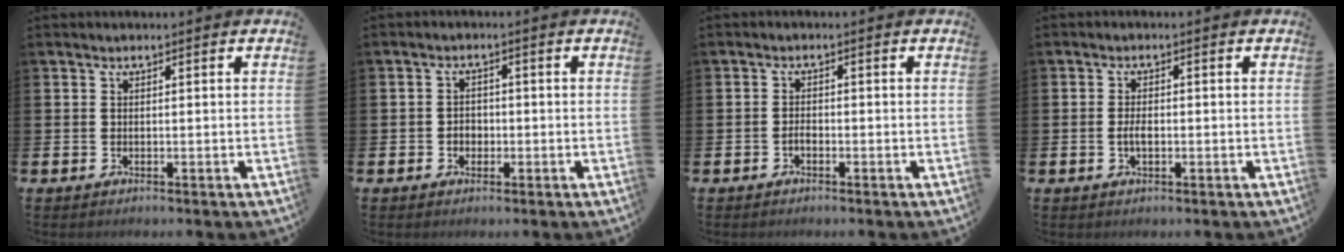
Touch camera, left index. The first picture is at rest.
{"total": 1.9, "force": [-0.5, 1.6, 0.8], "torque": [-0.009, 0.003, -0.015]}
{"total": 1.2, "force": [-0.7, 0.6, 0.8], "torque": [-0.016, 0.000, -0.014]}
{"total": 2.2, "force": [-0.4, 1.1, 1.8], "torque": [-0.027, -0.001, -0.010]}